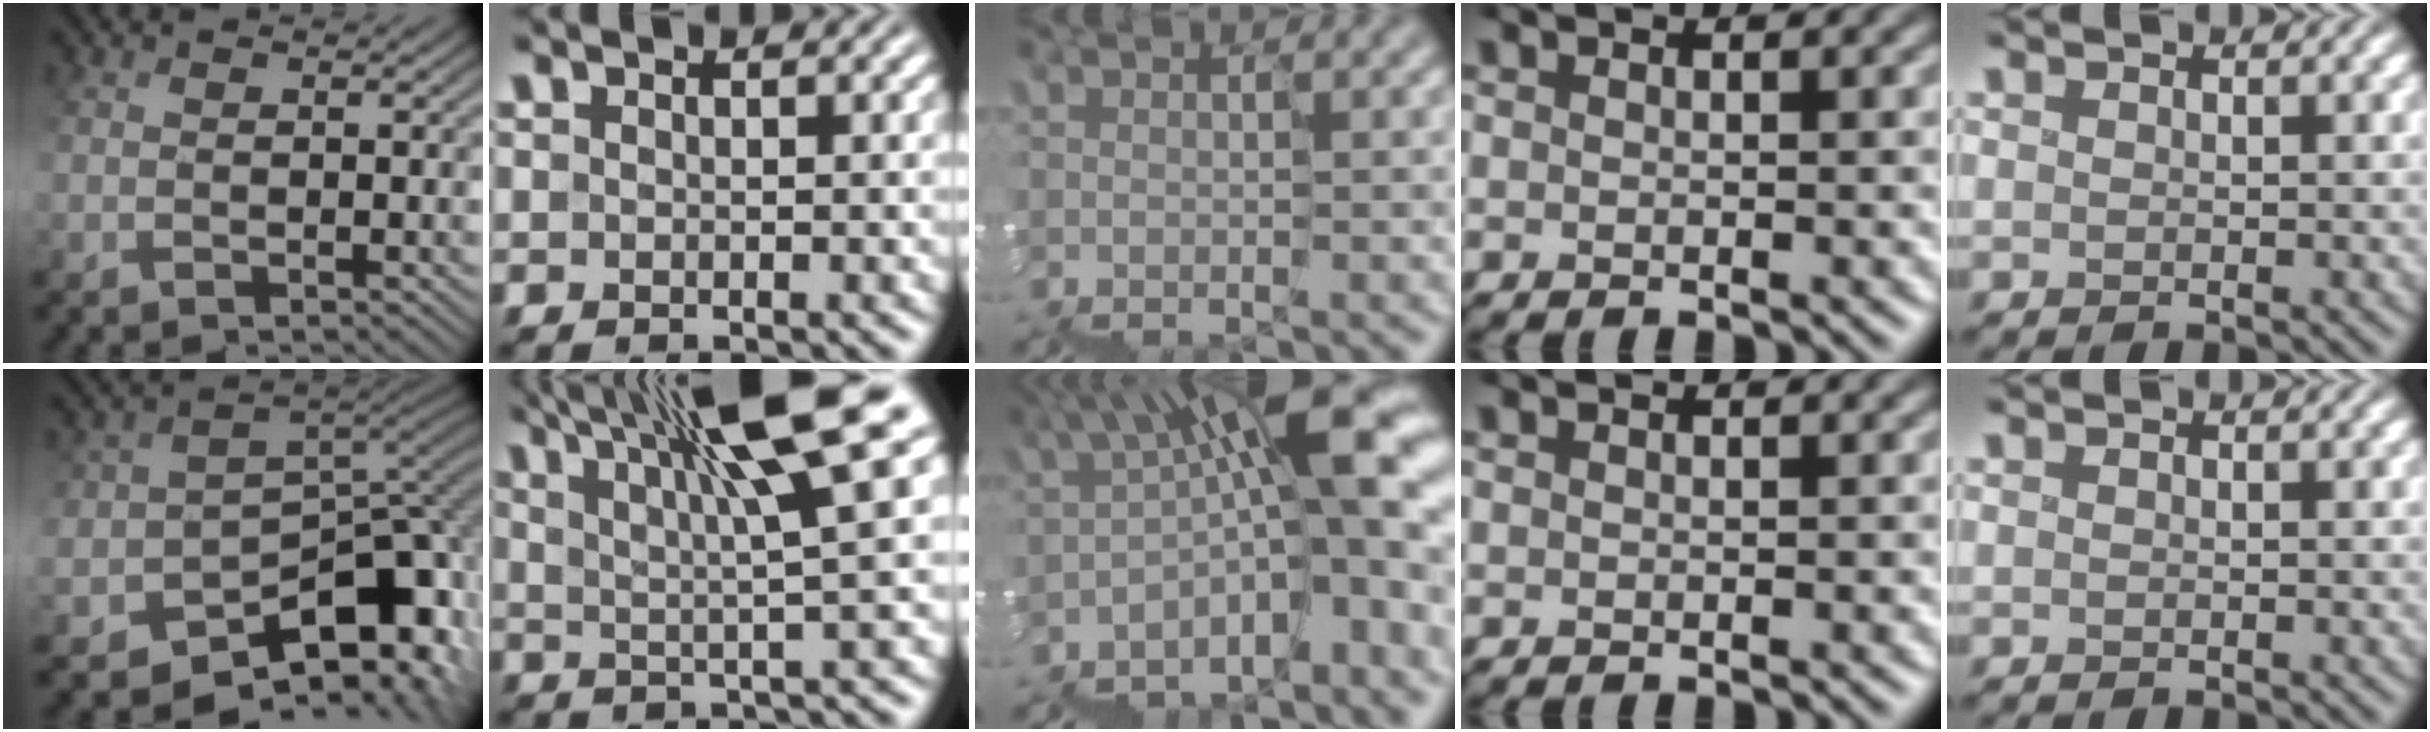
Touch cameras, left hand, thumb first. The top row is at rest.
{"thumb": {"total": 11.1, "force": [-4.9, 7.6, 6.4], "torque": [-0.098, -0.003, -0.061]}, "index": {"total": 10.7, "force": [5.4, 1.3, 9.1], "torque": [-0.124, 0.026, 0.085]}, "middle": {"total": 11.7, "force": [-1.3, 3.4, 11.1], "torque": [-0.164, 0.041, -0.017]}}